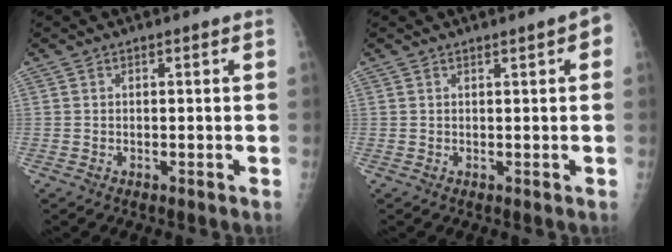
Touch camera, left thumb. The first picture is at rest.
{"total": 2.7, "force": [1.1, 0.6, 2.4], "torque": [-0.024, 0.002, 0.011]}